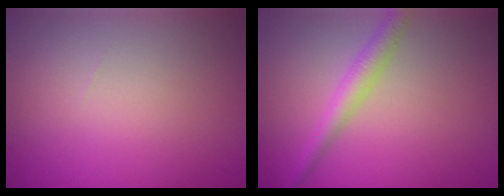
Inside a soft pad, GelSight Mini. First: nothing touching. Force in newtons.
{"total": 2.5, "press": 2.5, "slide": 0.1}